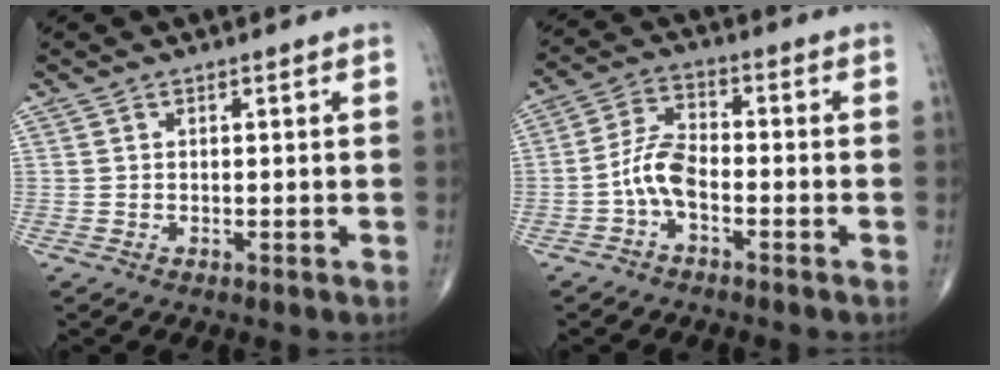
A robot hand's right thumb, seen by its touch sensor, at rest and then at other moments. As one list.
[{"total": 6.2, "force": [-2.3, 2.9, 4.9], "torque": [-0.099, 0.028, -0.051]}]